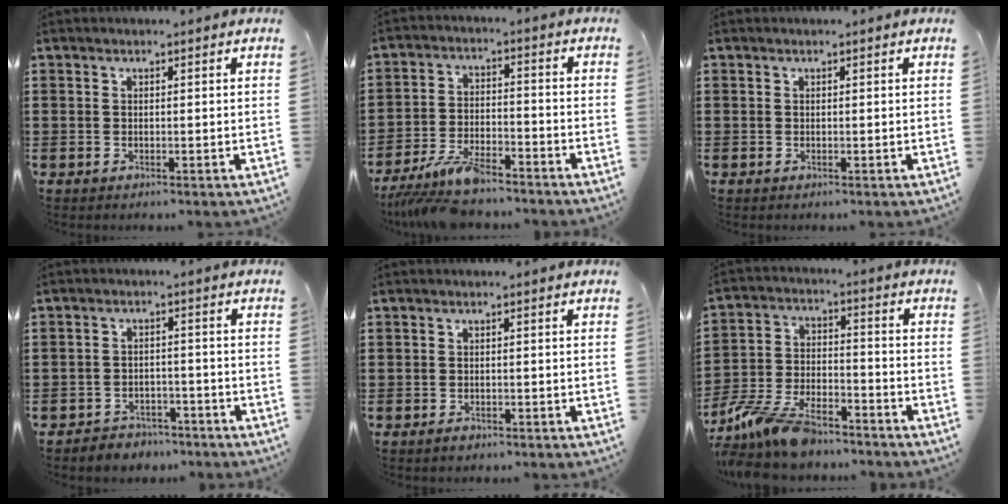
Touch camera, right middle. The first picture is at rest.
{"total": 7.7, "force": [-6.6, 1.7, 3.6], "torque": [-0.084, 0.000, -0.129]}
{"total": 0.0}
{"total": 3.2, "force": [-3.1, 0.8, -0.3], "torque": [-0.004, 0.002, -0.069]}
{"total": 0.9, "force": [-0.8, 0.5, 0.2], "torque": [-0.006, 0.001, -0.017]}
{"total": 9.7, "force": [-8.2, 2.5, 4.4], "torque": [-0.105, 0.012, -0.162]}